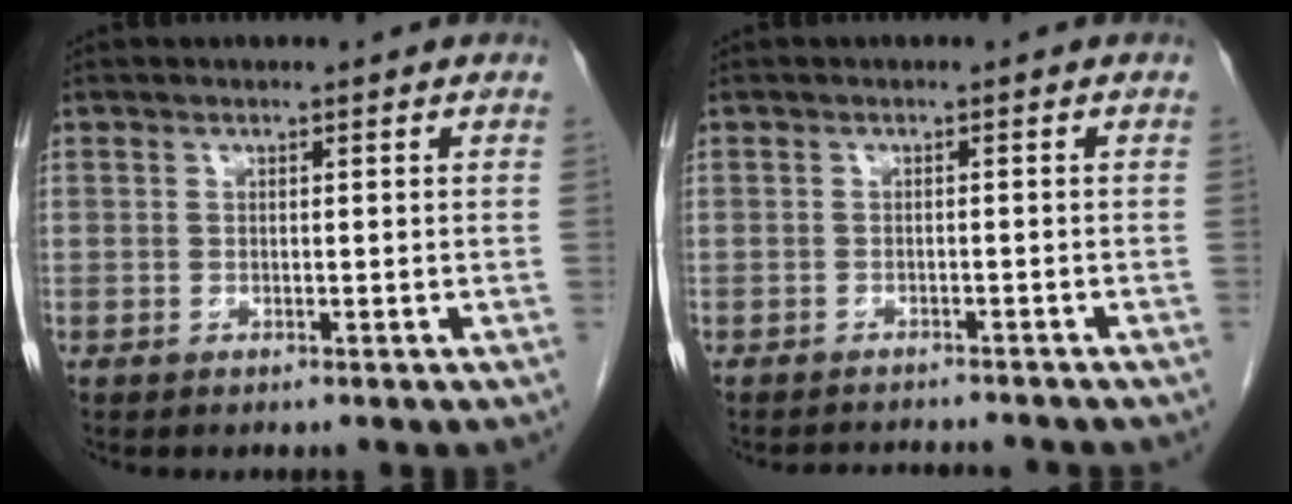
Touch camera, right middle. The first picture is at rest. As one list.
[{"total": 5.2, "force": [-5.0, 0.8, 0.8], "torque": [-0.006, -0.001, -0.066]}]